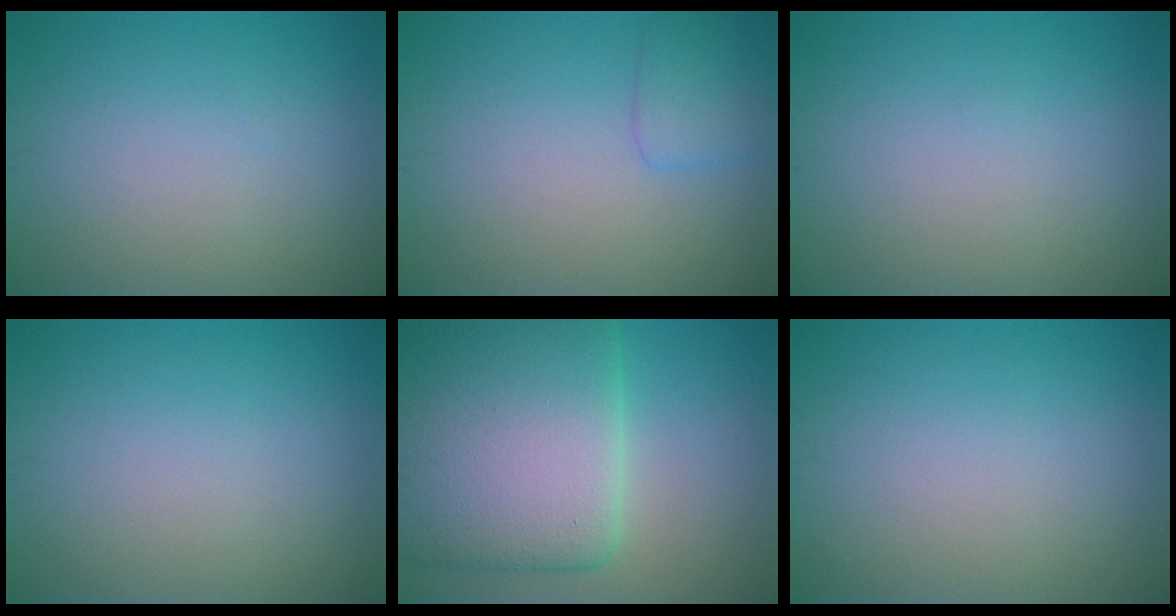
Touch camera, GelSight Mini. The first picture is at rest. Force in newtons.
{"total": 2.0, "press": 1.9, "slide": 0.1}
{"total": 0.0}
{"total": 0.0}
{"total": 14.5, "press": 14.5, "slide": 0.5}
{"total": 0.0}